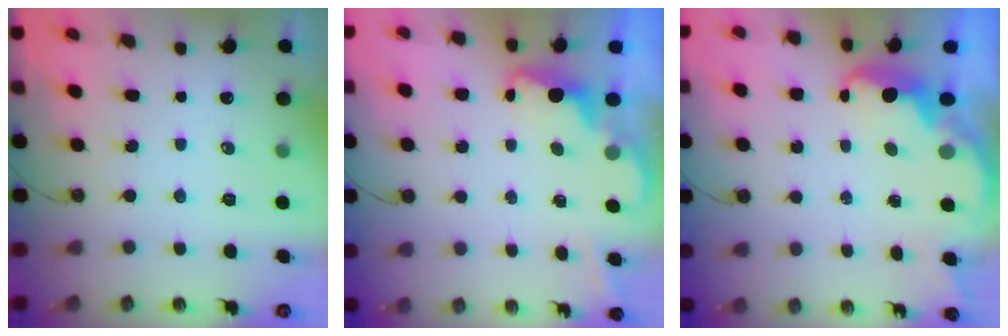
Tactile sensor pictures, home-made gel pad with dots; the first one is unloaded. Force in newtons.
{"total": 2.2, "press": 2.2, "slide": 0.5}
{"total": 3.5, "press": 3.4, "slide": 0.6}